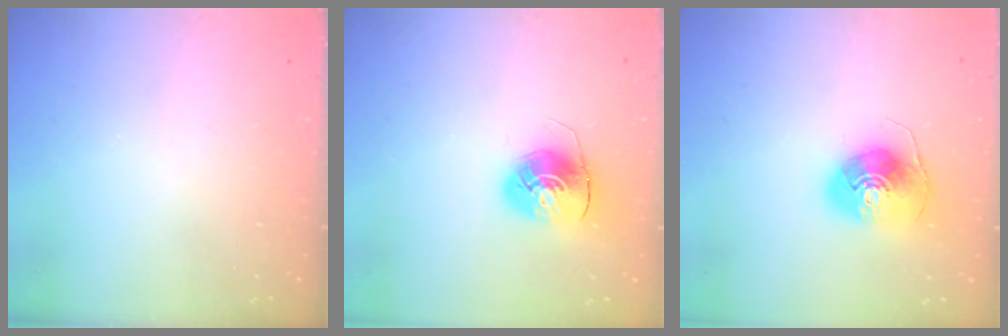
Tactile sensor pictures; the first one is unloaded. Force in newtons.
{"total": 8.6, "press": 8.6, "slide": 0.6}
{"total": 9.8, "press": 9.7, "slide": 1.2}